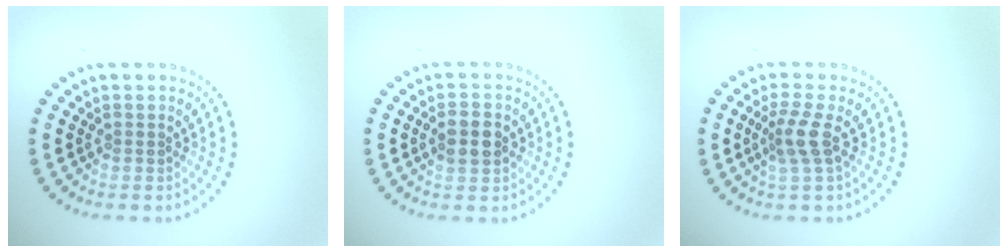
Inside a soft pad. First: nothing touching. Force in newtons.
{"total": 2.8, "press": 2.8, "slide": 0.1}
{"total": 2.4, "press": 1.8, "slide": 1.6}